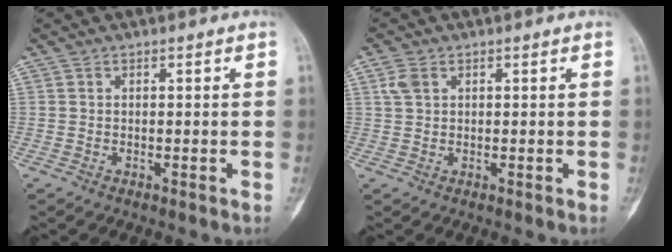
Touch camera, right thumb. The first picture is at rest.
{"total": 2.4, "force": [0.9, 1.6, 1.5], "torque": [-0.032, 0.008, 0.019]}